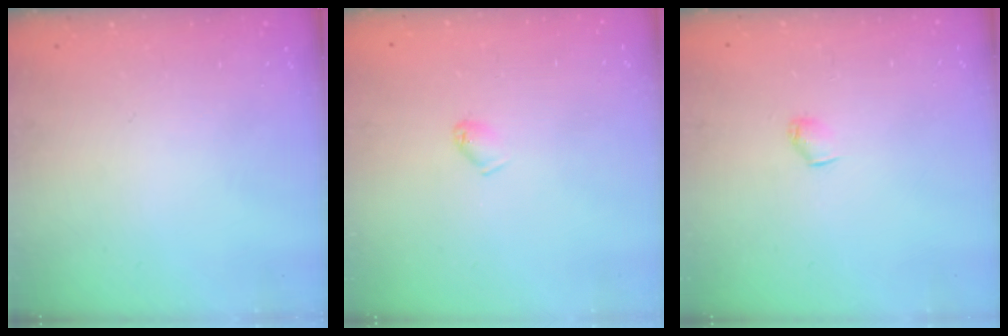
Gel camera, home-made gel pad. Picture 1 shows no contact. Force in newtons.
{"total": 4.0, "press": 3.9, "slide": 0.6}
{"total": 3.9, "press": 3.9, "slide": 0.5}